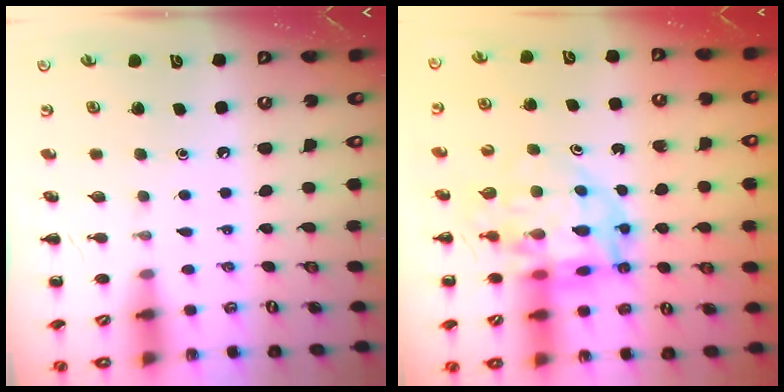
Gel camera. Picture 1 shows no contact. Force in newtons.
{"total": 13.4, "press": 12.8, "slide": 4.1}